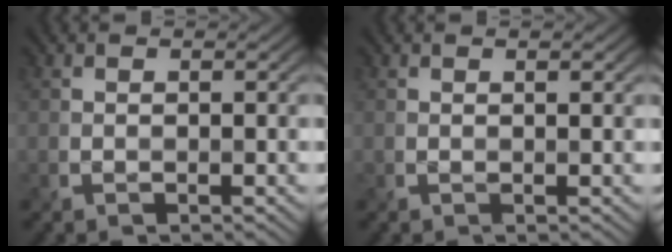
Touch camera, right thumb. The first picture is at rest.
{"total": 0.7, "force": [0.4, 0.0, 0.5], "torque": [-0.012, 0.000, 0.009]}